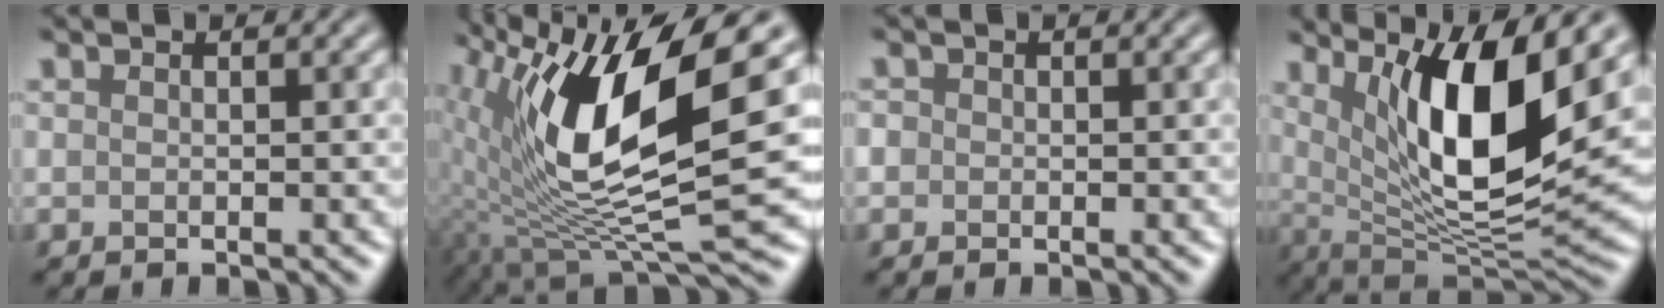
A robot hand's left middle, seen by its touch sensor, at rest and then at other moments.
{"total": 13.6, "force": [3.3, 4.6, 12.4], "torque": [-0.237, -0.013, 0.060]}
{"total": 1.1, "force": [0.1, 1.0, 0.2], "torque": [0.001, 0.002, -0.008]}
{"total": 11.1, "force": [3.9, 3.0, 10.0], "torque": [-0.155, -0.014, 0.072]}